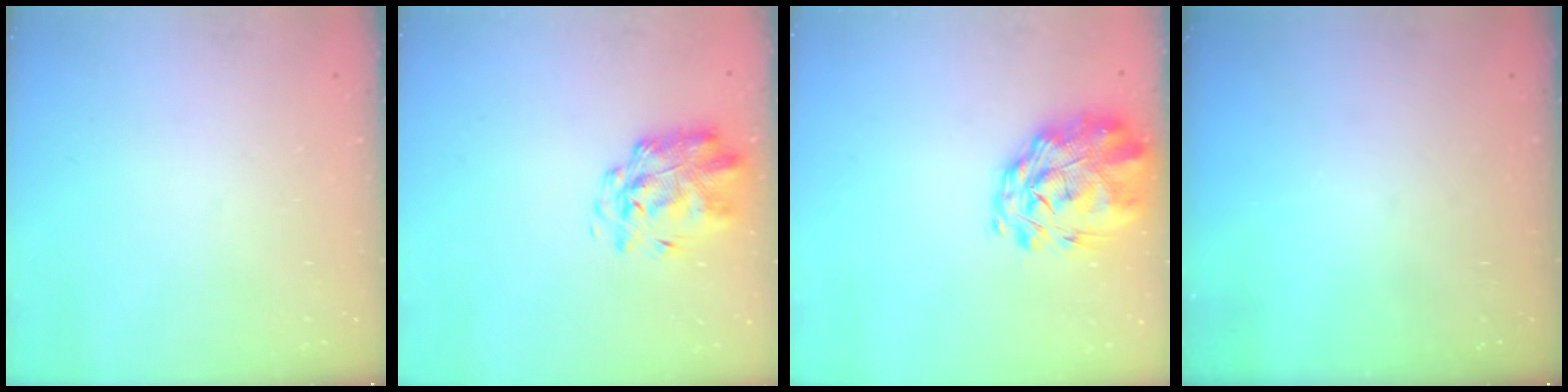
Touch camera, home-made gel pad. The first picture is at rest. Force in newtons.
{"total": 3.0, "press": 2.9, "slide": 0.8}
{"total": 3.2, "press": 2.6, "slide": 1.9}
{"total": 0.0}